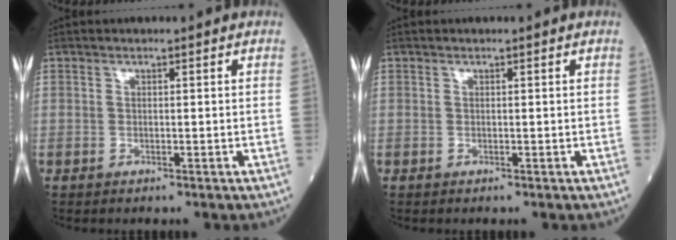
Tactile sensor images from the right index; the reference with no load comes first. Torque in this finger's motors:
{"motor_torque": [0.04, 0.02, 0.00, 0.00]}